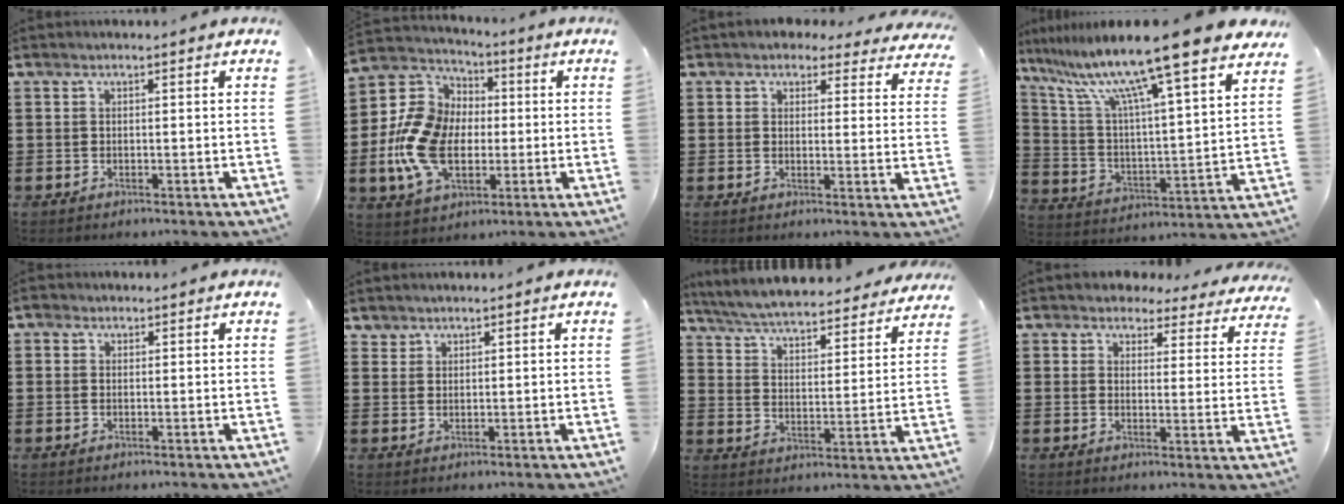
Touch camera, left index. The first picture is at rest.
{"total": 13.2, "force": [-2.4, 9.2, 9.2], "torque": [-0.237, 0.010, -0.052]}
{"total": 3.1, "force": [2.9, 1.0, 0.6], "torque": [-0.016, -0.008, 0.051]}
{"total": 12.7, "force": [10.5, -0.8, 7.2], "torque": [-0.168, -0.075, 0.168]}
{"total": 0.8, "force": [0.1, 0.7, 0.4], "torque": [-0.010, 0.005, 0.001]}
{"total": 1.7, "force": [1.5, 0.7, 0.0], "torque": [-0.003, 0.001, 0.032]}
{"total": 5.7, "force": [5.5, -0.2, 1.3], "torque": [-0.050, -0.039, 0.093]}
{"total": 3.7, "force": [3.5, 1.1, 0.5], "torque": [-0.029, -0.012, 0.062]}